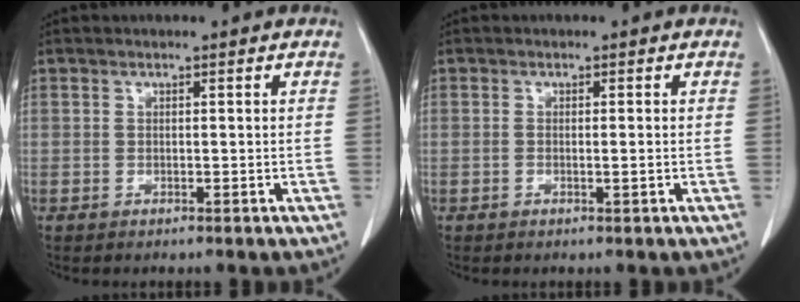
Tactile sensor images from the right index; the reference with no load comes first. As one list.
[{"total": 0.8, "force": [-0.1, -0.1, 0.8], "torque": [-0.016, 0.000, 0.000]}]